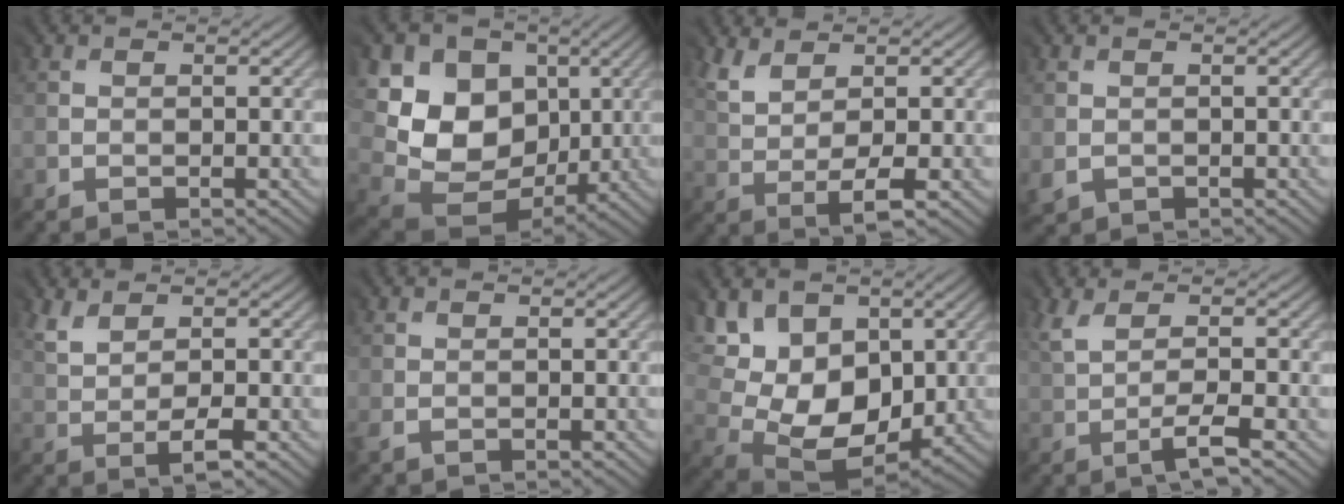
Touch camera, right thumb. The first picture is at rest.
{"total": 12.2, "force": [3.2, 9.8, 6.6], "torque": [-0.149, 0.004, 0.061]}
{"total": 4.4, "force": [2.0, 1.3, 3.7], "torque": [-0.083, -0.001, 0.042]}
{"total": 1.3, "force": [-0.1, 1.3, 0.1], "torque": [-0.010, -0.004, -0.003]}
{"total": 3.5, "force": [1.5, 0.9, 3.1], "torque": [-0.071, 0.001, 0.030]}
{"total": 0.9, "force": [-0.1, 0.5, 0.8], "torque": [-0.025, -0.001, -0.007]}
{"total": 13.0, "force": [4.4, 9.0, 8.3], "torque": [-0.185, 0.016, 0.088]}
{"total": 3.7, "force": [0.0, 0.4, 3.7], "torque": [-0.081, 0.007, -0.001]}